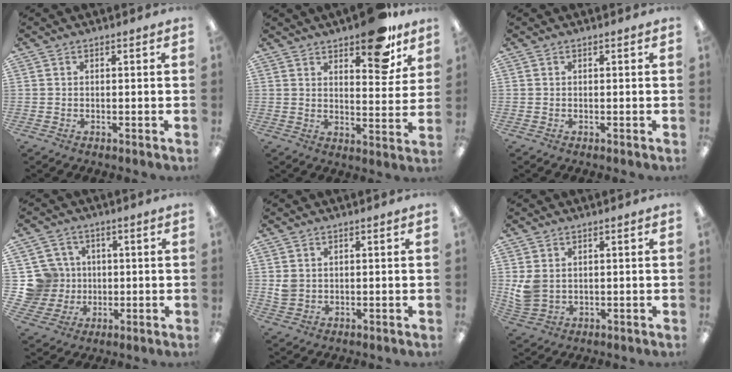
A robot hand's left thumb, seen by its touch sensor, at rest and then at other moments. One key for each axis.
{"total": 12.7, "fx": 9.3, "fy": 5.0, "fz": 7.0, "tx": -0.074, "ty": -0.062, "tz": 0.157}
{"total": 0.0}
{"total": 10.6, "fx": 1.5, "fy": 10.2, "fz": 2.2, "tx": -0.079, "ty": 0.000, "tz": 0.040}
{"total": 2.6, "fx": 0.7, "fy": 2.2, "fz": 1.3, "tx": -0.026, "ty": 0.001, "tz": 0.015}
{"total": 5.0, "fx": 1.4, "fy": 3.8, "fz": 3.0, "tx": -0.064, "ty": -0.006, "tz": 0.028}